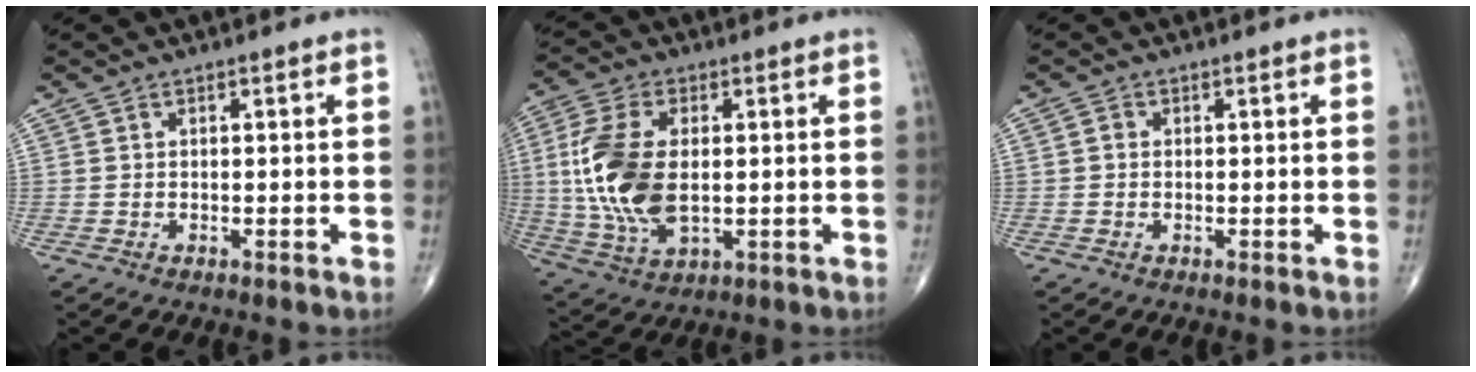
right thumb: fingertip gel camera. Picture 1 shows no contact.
{"total": 15.5, "force": [0.5, 8.4, 13.0], "torque": [-0.286, -0.009, 0.014]}
{"total": 0.9, "force": [-0.1, 0.8, 0.4], "torque": [-0.003, 0.002, -0.004]}